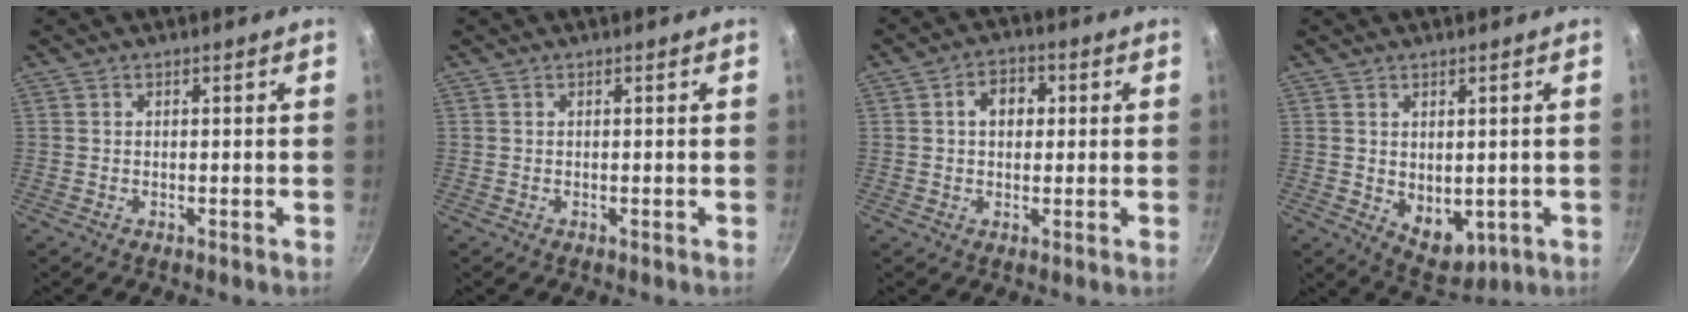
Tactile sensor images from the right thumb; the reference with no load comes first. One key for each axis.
{"total": 0.0}
{"total": 5.8, "fx": 1.0, "fy": 4.2, "fz": 3.8, "tx": -0.033, "ty": 0.011, "tz": 0.010}
{"total": 7.1, "fx": -0.1, "fy": 4.8, "fz": 5.2, "tx": -0.050, "ty": -0.016, "tz": 0.018}